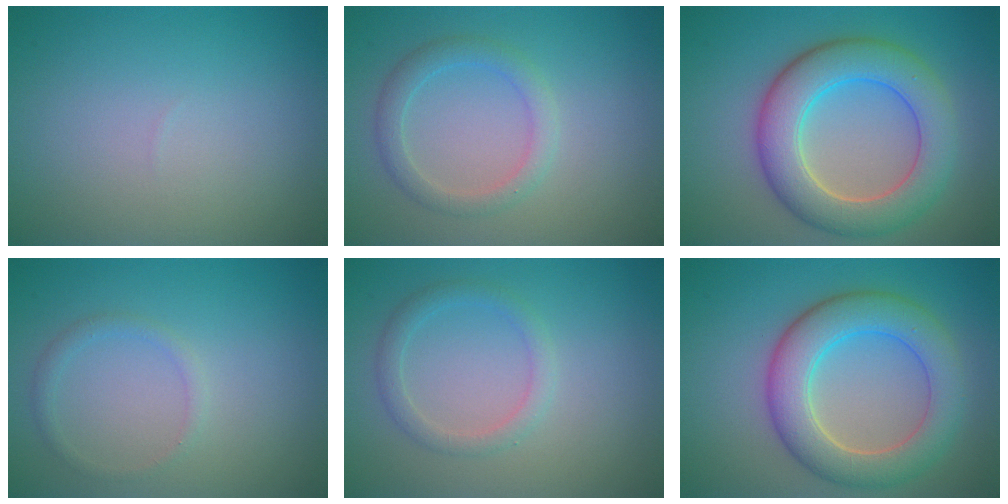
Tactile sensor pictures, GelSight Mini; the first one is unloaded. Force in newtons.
{"total": 2.3, "press": 2.3, "slide": 0.1}
{"total": 7.5, "press": 7.5, "slide": 0.2}
{"total": 1.1, "press": 1.1, "slide": 0.1}
{"total": 1.9, "press": 1.9, "slide": 0.0}
{"total": 6.7, "press": 6.7, "slide": 0.2}